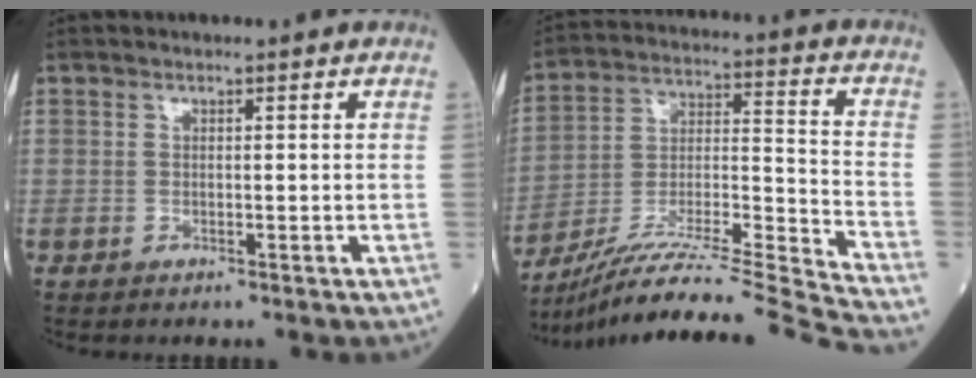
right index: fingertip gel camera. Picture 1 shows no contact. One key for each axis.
{"total": 23.3, "fx": -21.1, "fy": -3.2, "fz": 9.3, "tx": -0.151, "ty": -0.027, "tz": -0.353}